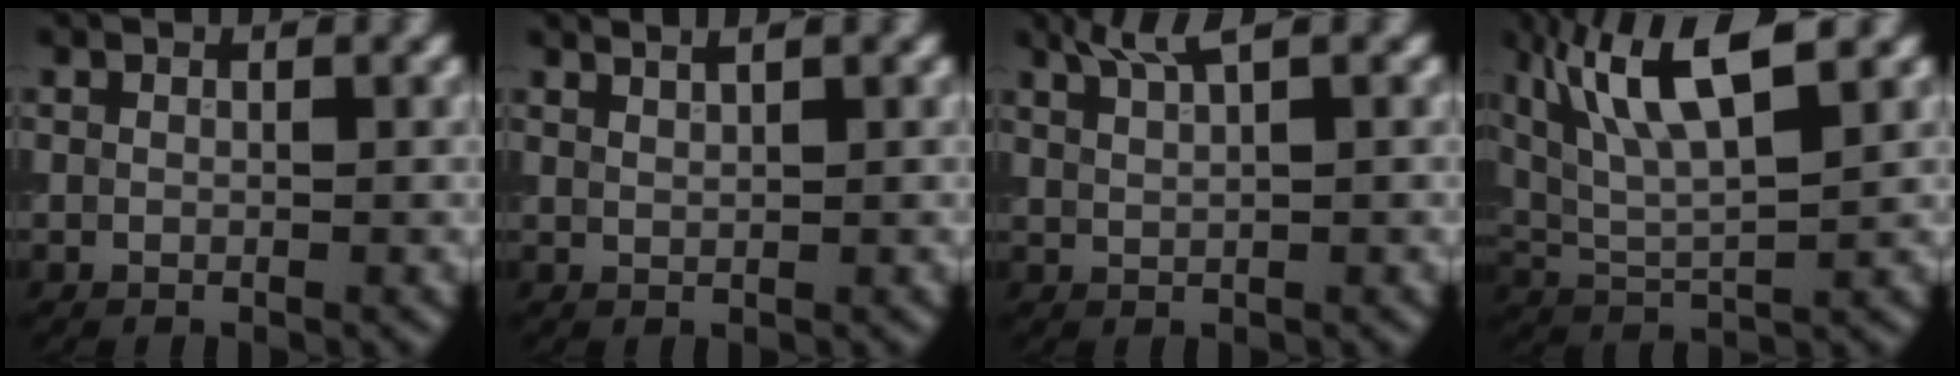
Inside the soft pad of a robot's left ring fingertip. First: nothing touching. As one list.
[{"total": 2.5, "force": [1.8, 0.9, 1.5], "torque": [0.001, 0.015, 0.003]}, {"total": 2.9, "force": [2.3, 0.2, 1.7], "torque": [-0.025, 0.008, 0.044]}, {"total": 8.5, "force": [4.3, 2.2, 7.1], "torque": [-0.138, 0.012, 0.080]}]